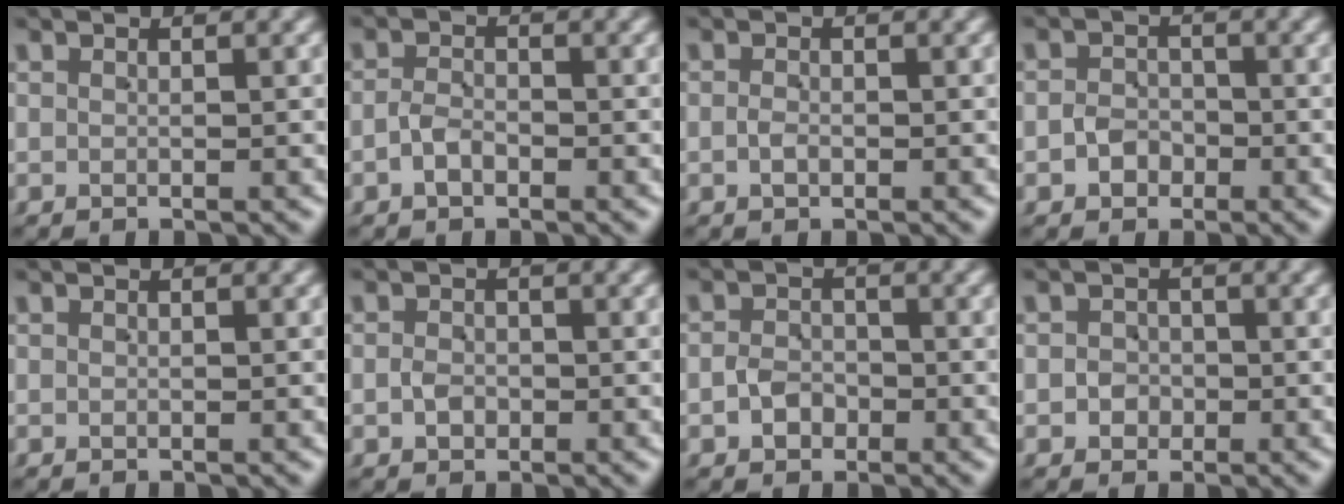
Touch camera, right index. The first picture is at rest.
{"total": 1.7, "force": [-1.3, 0.9, 0.6], "torque": [-0.008, 0.005, -0.027]}
{"total": 0.9, "force": [-0.6, 0.5, 0.5], "torque": [-0.012, 0.000, -0.010]}
{"total": 2.5, "force": [-1.2, 2.1, 0.3], "torque": [-0.003, -0.004, -0.017]}
{"total": 0.0}
{"total": 1.4, "force": [-0.6, 1.2, 0.5], "torque": [-0.008, 0.000, -0.008]}
{"total": 2.3, "force": [-1.1, 1.9, 0.5], "torque": [-0.008, 0.000, -0.017]}
{"total": 2.2, "force": [-0.8, 2.0, 0.2], "torque": [0.003, -0.005, -0.009]}